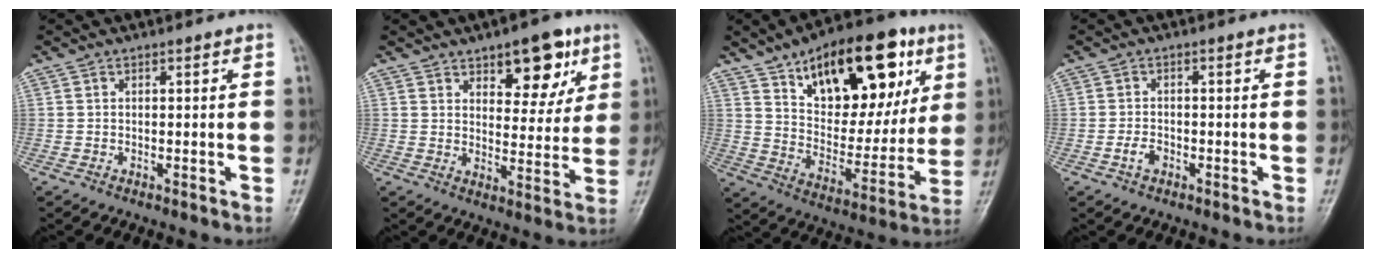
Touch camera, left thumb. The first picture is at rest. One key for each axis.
{"total": 10.0, "fx": 5.2, "fy": 4.7, "fz": 7.1, "tx": -0.061, "ty": -0.024, "tz": 0.071}
{"total": 25.4, "fx": 12.1, "fy": 12.9, "fz": 18.3, "tx": -0.225, "ty": -0.025, "tz": 0.194}
{"total": 2.4, "fx": -1.2, "fy": 1.5, "fz": 1.4, "tx": -0.025, "ty": 0.009, "tz": -0.023}